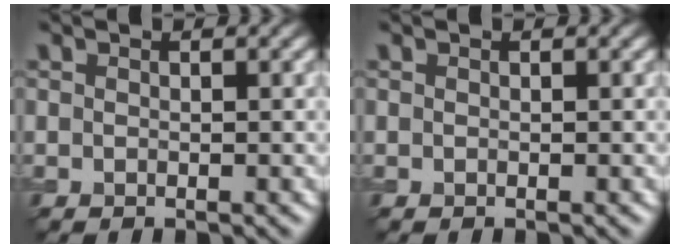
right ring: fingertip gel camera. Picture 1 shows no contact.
{"total": 0.0}